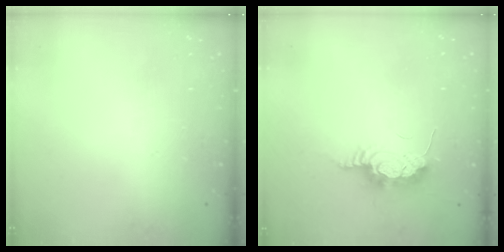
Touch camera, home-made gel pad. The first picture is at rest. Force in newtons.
{"total": 8.5, "press": 8.4, "slide": 1.6}